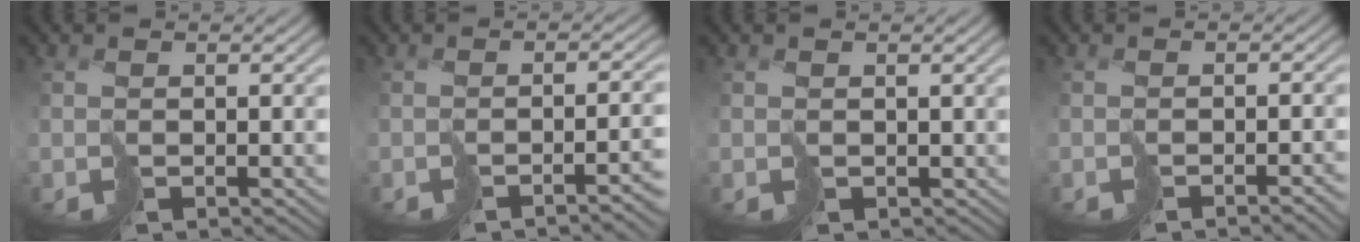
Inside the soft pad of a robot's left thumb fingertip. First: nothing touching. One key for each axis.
{"total": 4.4, "fx": -3.2, "fy": 0.2, "fz": 3.0, "tx": -0.030, "ty": -0.006, "tz": -0.046}
{"total": 1.2, "fx": 0.3, "fy": 1.1, "fz": 0.3, "tx": -0.015, "ty": -0.005, "tz": 0.006}
{"total": 2.8, "fx": -2.5, "fy": 0.4, "fz": 1.1, "tx": -0.006, "ty": 0.001, "tz": -0.041}